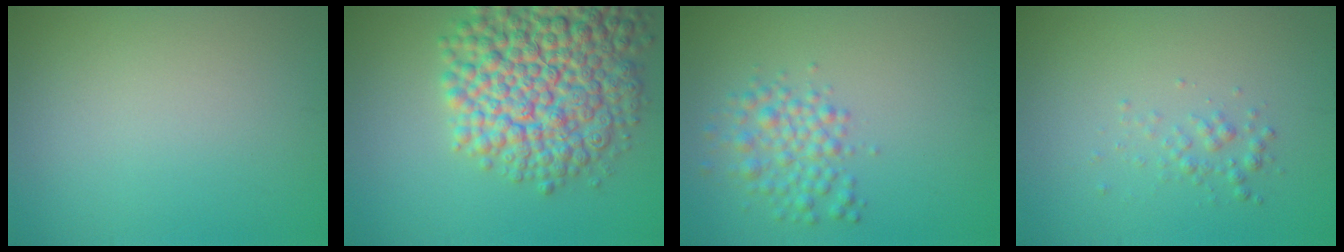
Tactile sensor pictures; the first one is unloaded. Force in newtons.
{"total": 11.0, "press": 11.0, "slide": 0.4}
{"total": 2.9, "press": 2.9, "slide": 0.0}
{"total": 1.2, "press": 1.2, "slide": 0.1}